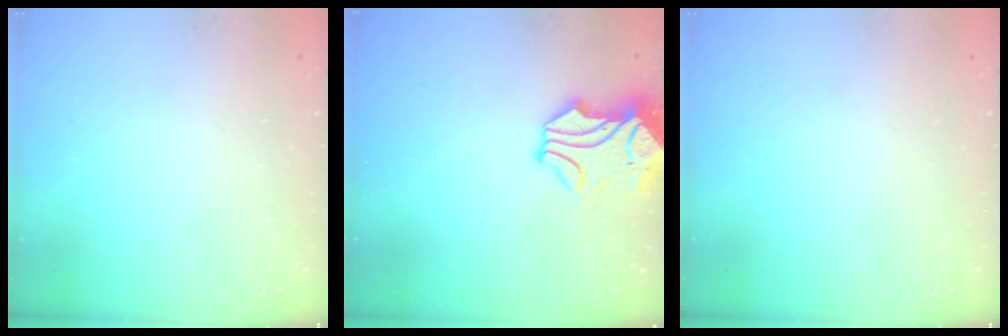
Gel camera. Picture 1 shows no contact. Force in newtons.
{"total": 1.5, "press": 0.8, "slide": 1.3}
{"total": 0.0}